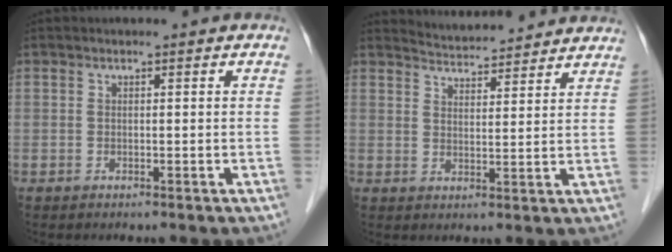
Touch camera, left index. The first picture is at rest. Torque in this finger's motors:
{"motor_torque": [0.32, -0.33, -0.04, -0.03]}